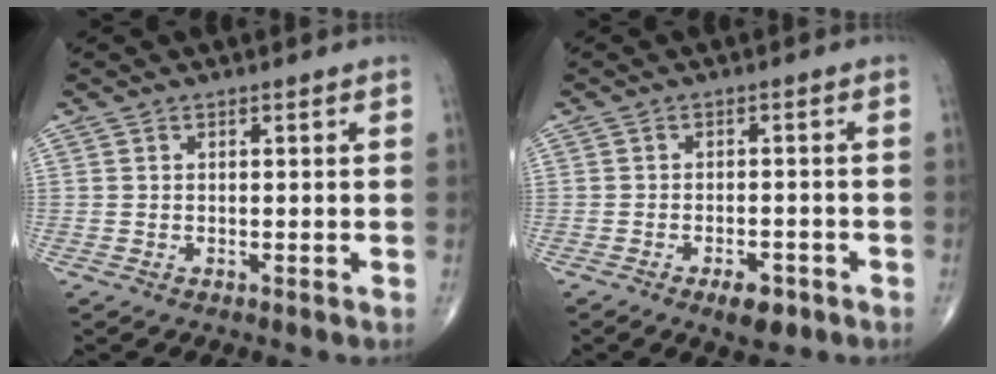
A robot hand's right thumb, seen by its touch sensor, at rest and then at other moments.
{"total": 4.5, "force": [-2.6, 2.0, 3.0], "torque": [-0.039, 0.007, -0.036]}